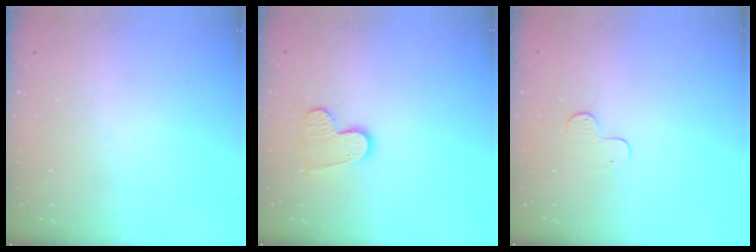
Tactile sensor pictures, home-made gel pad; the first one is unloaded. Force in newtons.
{"total": 8.9, "press": 8.9, "slide": 0.7}
{"total": 4.8, "press": 4.8, "slide": 0.5}